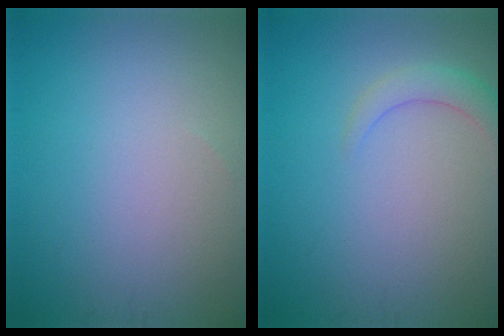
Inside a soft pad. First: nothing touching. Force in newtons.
{"total": 2.1, "press": 2.1, "slide": 0.2}